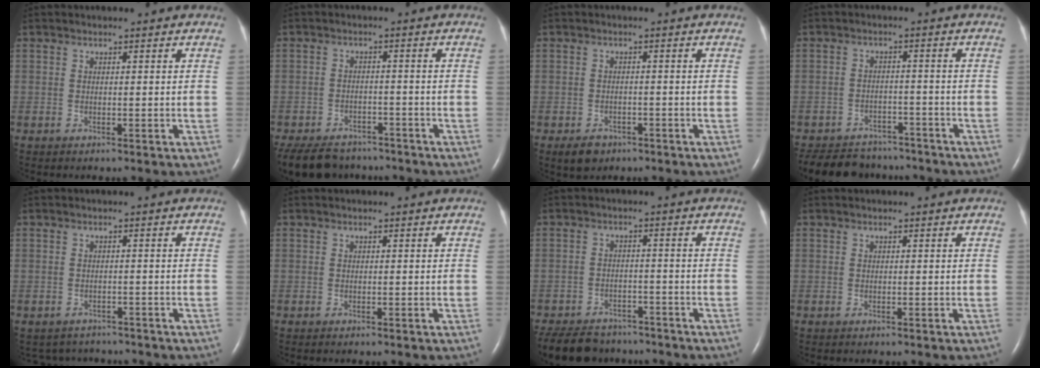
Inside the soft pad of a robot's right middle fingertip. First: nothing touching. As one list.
[{"total": 12.2, "force": [-9.9, 5.8, 4.0], "torque": [-0.094, -0.008, -0.135]}, {"total": 3.3, "force": [-2.1, 2.2, 1.2], "torque": [-0.026, 0.000, -0.026]}, {"total": 11.9, "force": [-10.4, 4.8, 3.0], "torque": [-0.061, 0.001, -0.141]}, {"total": 4.5, "force": [-4.2, 1.7, -0.3], "torque": [0.001, 0.004, -0.053]}, {"total": 0.0}, {"total": 11.6, "force": [-9.8, 5.1, 3.6], "torque": [-0.076, -0.005, -0.136]}, {"total": 0.0}]